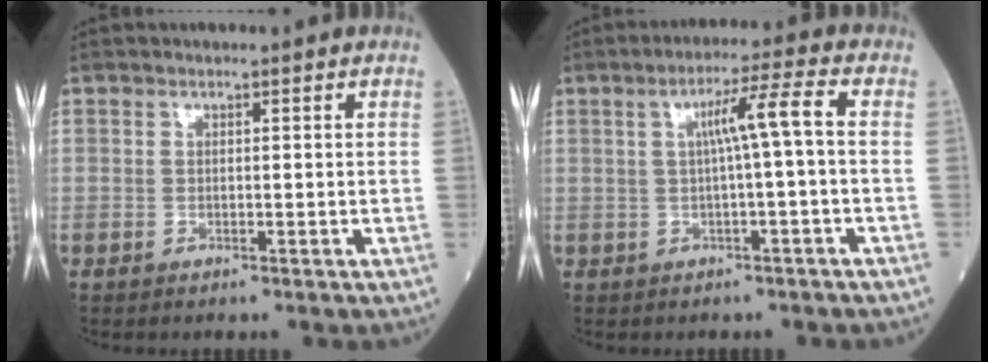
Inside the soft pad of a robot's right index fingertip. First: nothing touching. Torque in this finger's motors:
{"motor_torque": [0.94, 0.13, 0.46, 0.11]}